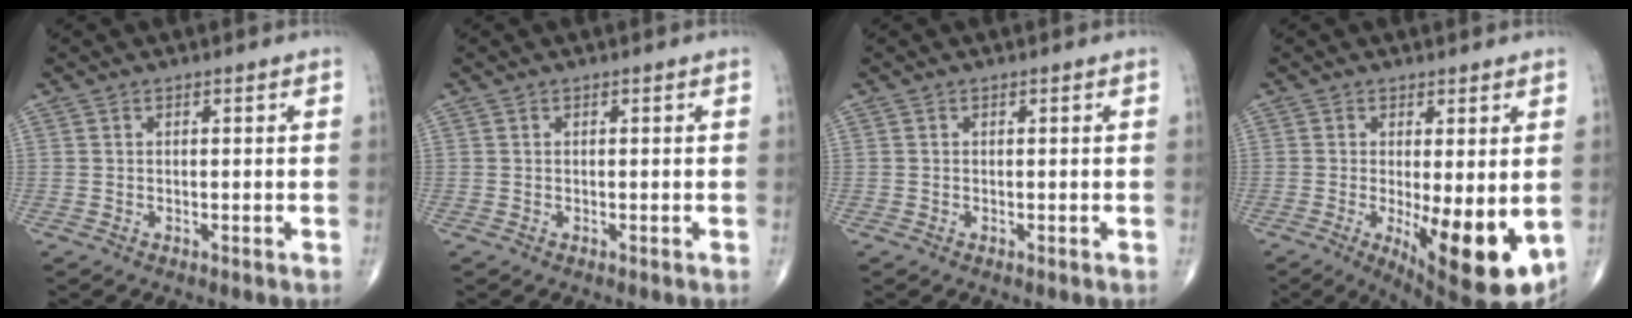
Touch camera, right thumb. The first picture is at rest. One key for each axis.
{"total": 0.0}
{"total": 0.0}
{"total": 12.8, "fx": -2.4, "fy": 4.0, "fz": 11.9, "tx": -0.168, "ty": -0.028, "tz": -0.023}